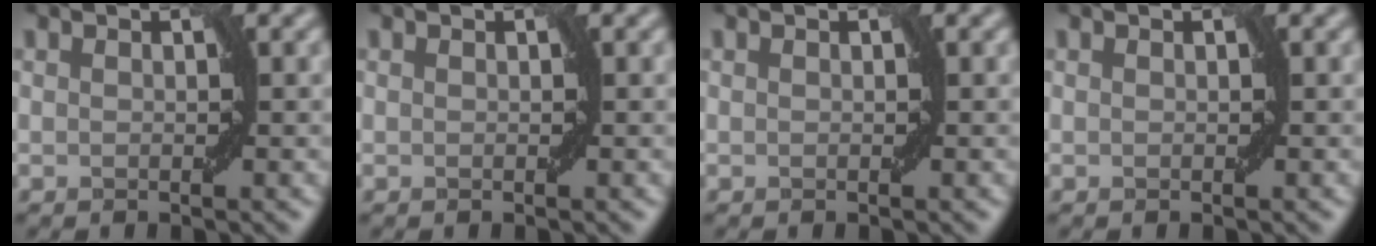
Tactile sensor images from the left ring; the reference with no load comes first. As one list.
[{"total": 0.0}, {"total": 0.0}, {"total": 0.0}]